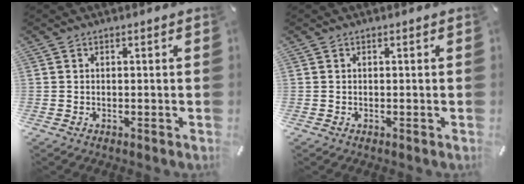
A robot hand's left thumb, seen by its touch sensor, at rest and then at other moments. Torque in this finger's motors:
{"motor_torque": [0.00, 0.00, -0.02, 0.02, 0.00]}